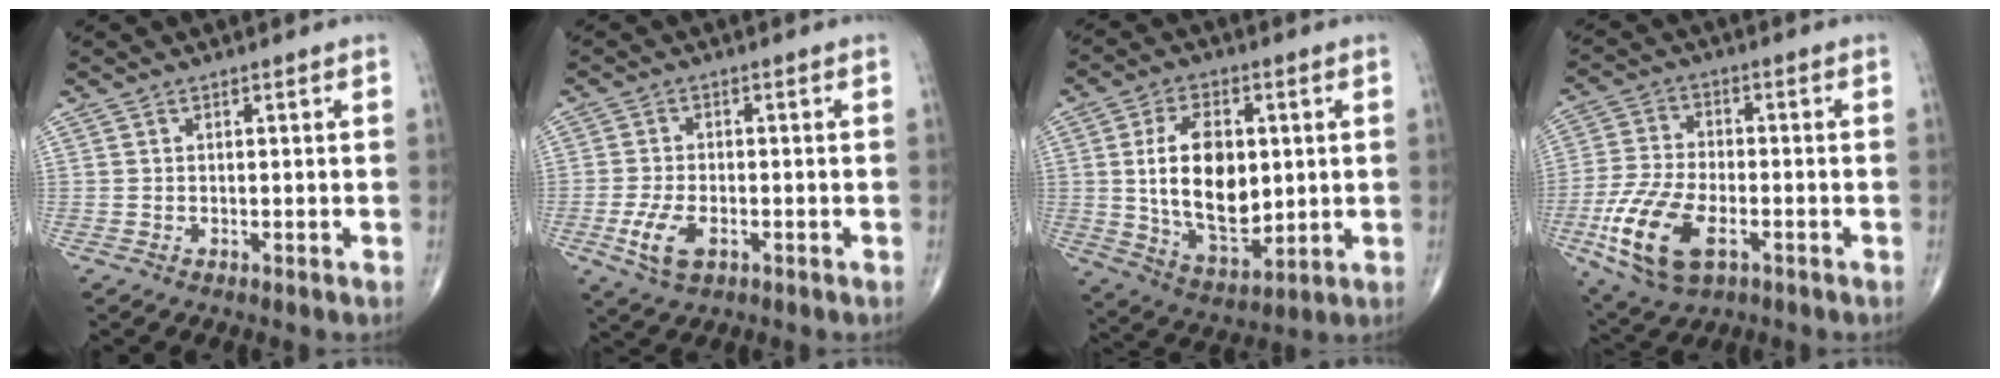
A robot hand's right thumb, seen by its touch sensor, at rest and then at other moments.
{"total": 6.1, "force": [-2.1, 3.2, 4.8], "torque": [-0.101, 0.002, -0.037]}
{"total": 16.0, "force": [1.5, 9.3, 12.9], "torque": [-0.198, -0.013, 0.037]}
{"total": 14.7, "force": [-5.4, 7.4, 11.5], "torque": [-0.238, 0.004, -0.098]}